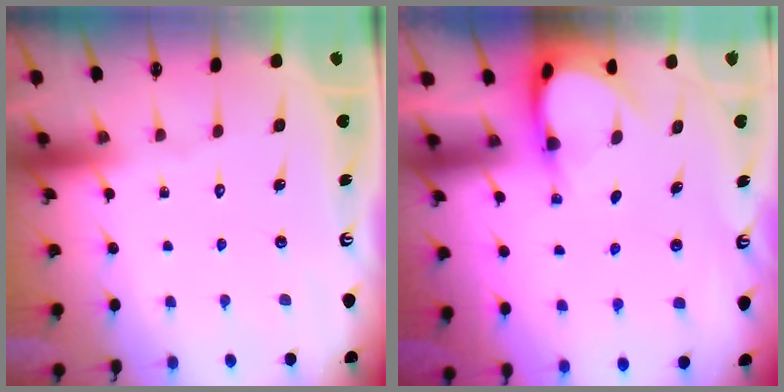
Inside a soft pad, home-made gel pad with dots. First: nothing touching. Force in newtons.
{"total": 3.7, "press": 3.7, "slide": 0.3}